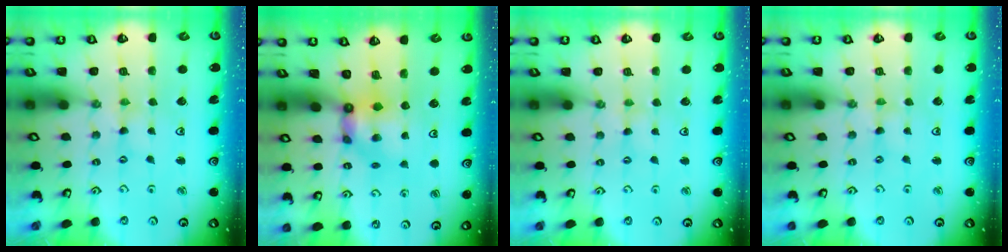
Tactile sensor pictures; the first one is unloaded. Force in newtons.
{"total": 6.3, "press": 6.3, "slide": 0.4}
{"total": 1.4, "press": 1.4, "slide": 0.3}
{"total": 0.0}